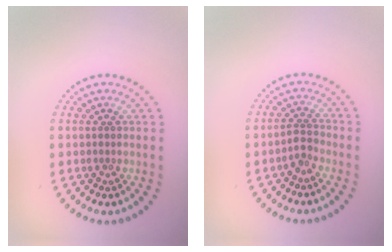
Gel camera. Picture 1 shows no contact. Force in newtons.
{"total": 1.7, "press": 1.2, "slide": 1.2}